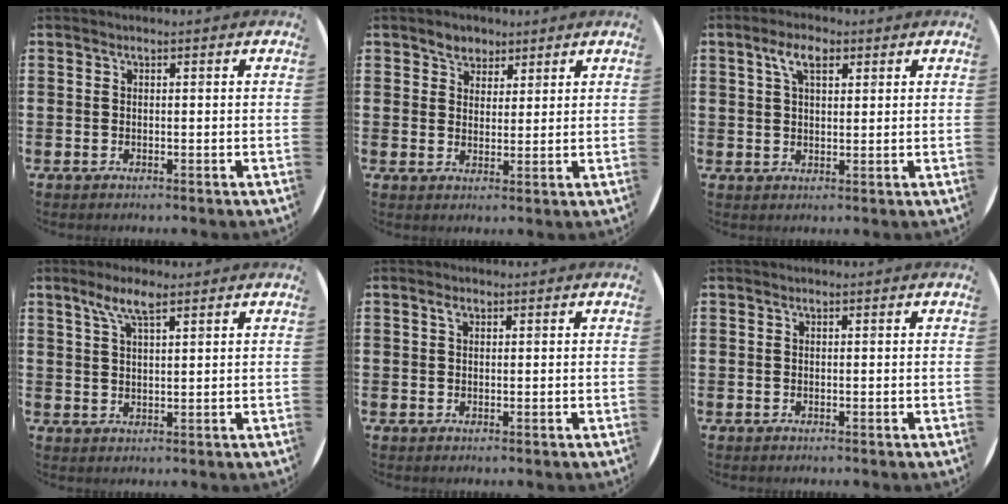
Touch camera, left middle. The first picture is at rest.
{"total": 2.9, "force": [2.4, 1.7, -0.1], "torque": [0.003, 0.003, 0.044]}
{"total": 4.5, "force": [2.5, 2.1, 3.0], "torque": [-0.059, 0.008, 0.042]}
{"total": 4.7, "force": [3.2, 1.2, 3.3], "torque": [-0.071, 0.008, 0.055]}
{"total": 1.1, "force": [0.5, 0.6, 0.7], "torque": [-0.007, 0.002, 0.007]}
{"total": 0.0}